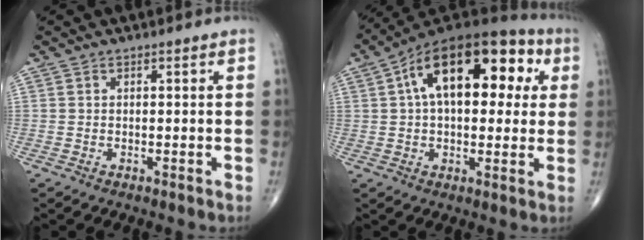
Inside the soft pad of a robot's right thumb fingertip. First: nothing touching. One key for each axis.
{"total": 21.8, "fx": 5.8, "fy": 11.6, "fz": 17.6, "tx": -0.244, "ty": 0.033, "tz": 0.079}